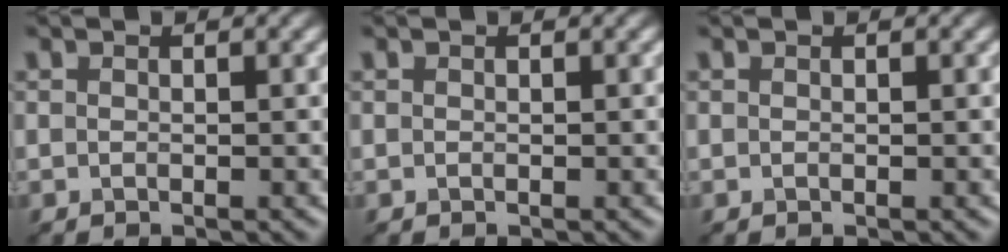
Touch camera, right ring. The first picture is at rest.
{"total": 0.0}
{"total": 0.0}